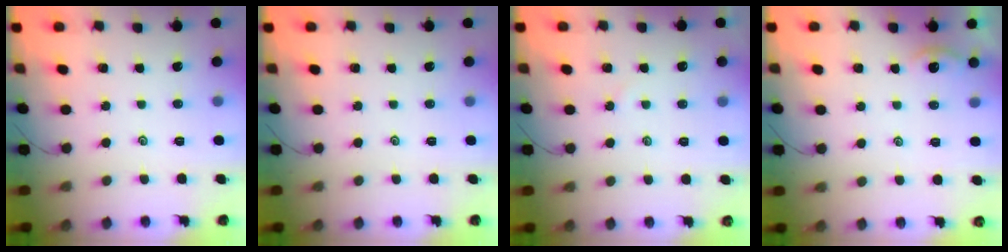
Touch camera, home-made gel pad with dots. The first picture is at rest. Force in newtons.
{"total": 0.0}
{"total": 2.7, "press": 2.7, "slide": 0.4}
{"total": 2.5, "press": 2.5, "slide": 0.2}